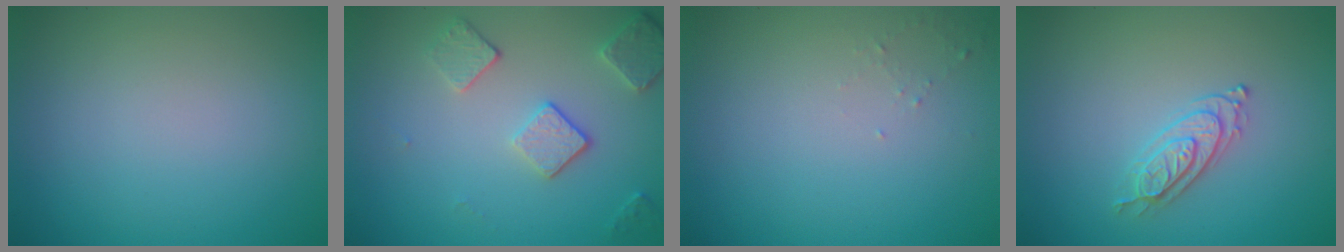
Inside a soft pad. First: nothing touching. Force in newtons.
{"total": 3.1, "press": 2.7, "slide": 1.7}
{"total": 0.7, "press": 0.6, "slide": 0.2}
{"total": 2.2, "press": 2.2, "slide": 0.5}